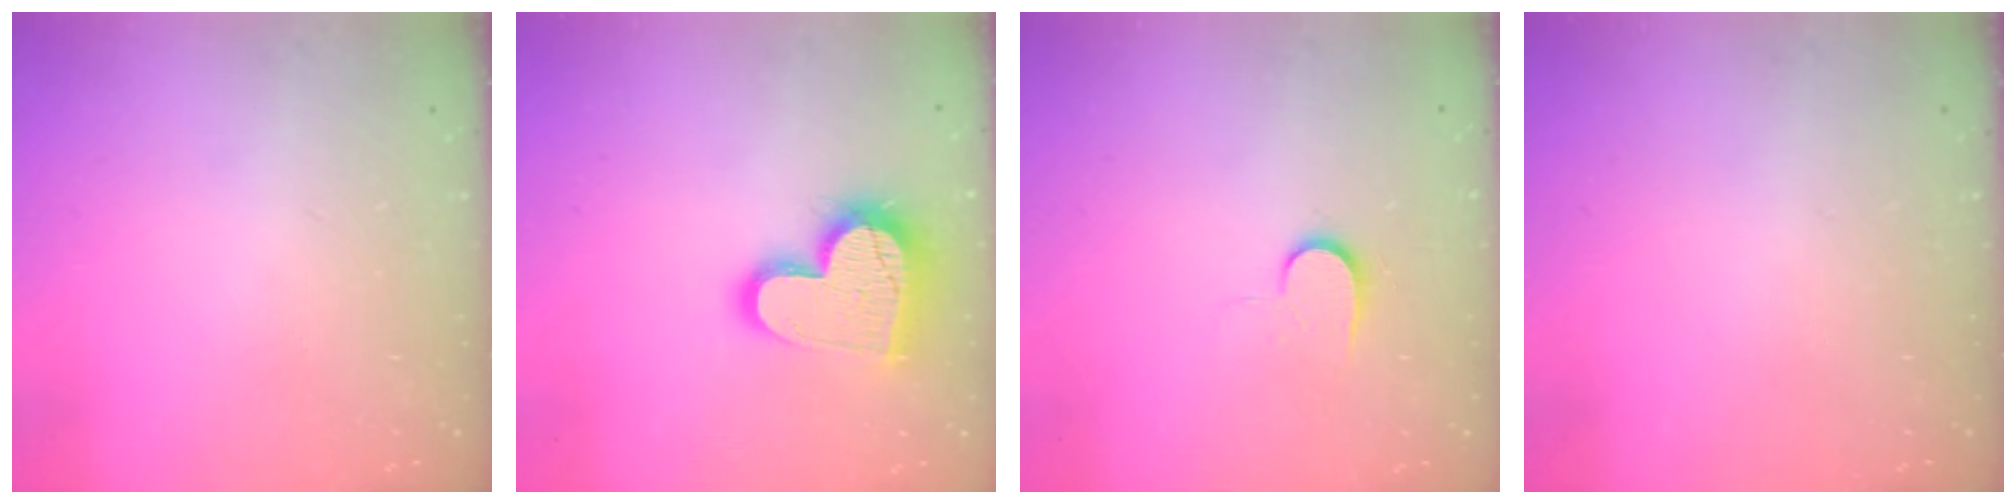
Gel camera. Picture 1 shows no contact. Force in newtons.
{"total": 16.6, "press": 16.5, "slide": 1.6}
{"total": 6.4, "press": 6.3, "slide": 0.7}
{"total": 0.0}